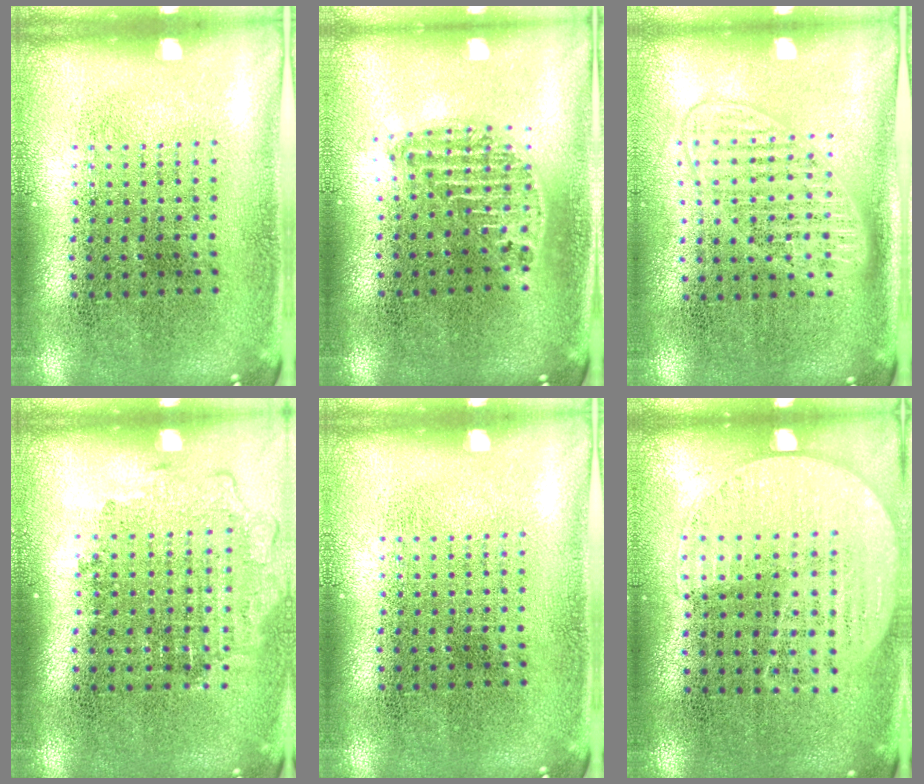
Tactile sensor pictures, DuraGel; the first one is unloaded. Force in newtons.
{"total": 1.2, "press": 1.0, "slide": 0.6}
{"total": 1.5, "press": 1.3, "slide": 0.7}
{"total": 1.1, "press": 1.0, "slide": 0.5}
{"total": 0.0}
{"total": 0.8, "press": 0.6, "slide": 0.5}